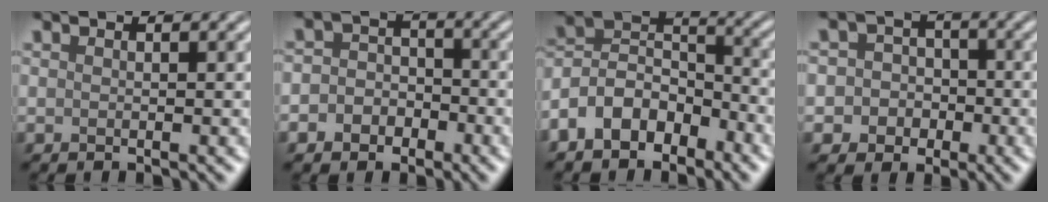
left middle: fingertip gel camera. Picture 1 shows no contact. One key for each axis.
{"total": 3.7, "fx": -1.5, "fy": 3.2, "fz": 1.3, "tx": 0.006, "ty": 0.006, "tz": -0.043}
{"total": 6.6, "fx": -3.9, "fy": 3.9, "fz": 3.6, "tx": -0.062, "ty": 0.009, "tz": -0.086}
{"total": 4.9, "fx": -1.3, "fy": 4.6, "fz": 1.1, "tx": 0.008, "ty": 0.013, "tz": -0.043}